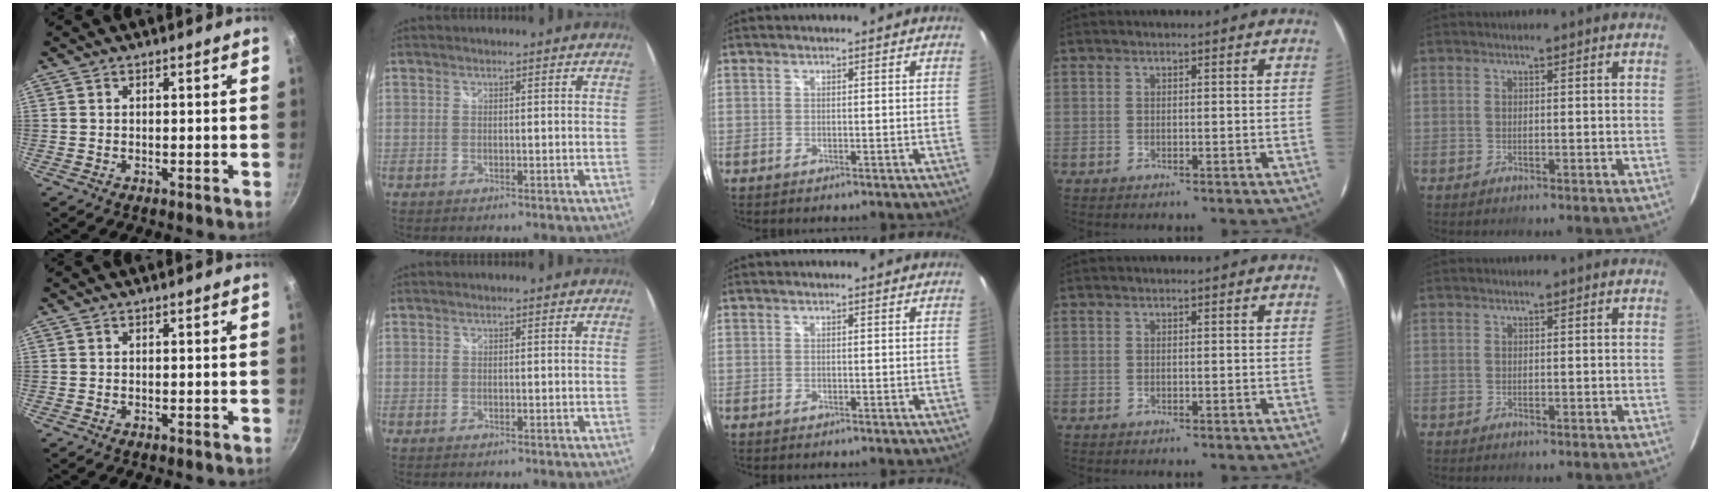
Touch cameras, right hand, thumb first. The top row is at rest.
{}